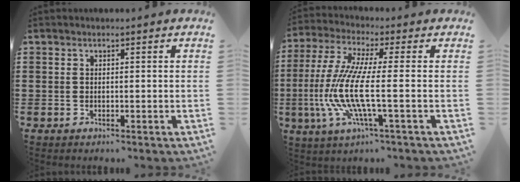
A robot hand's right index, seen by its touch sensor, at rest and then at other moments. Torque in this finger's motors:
{"motor_torque": [2.14, 0.00, 1.05, 0.21]}